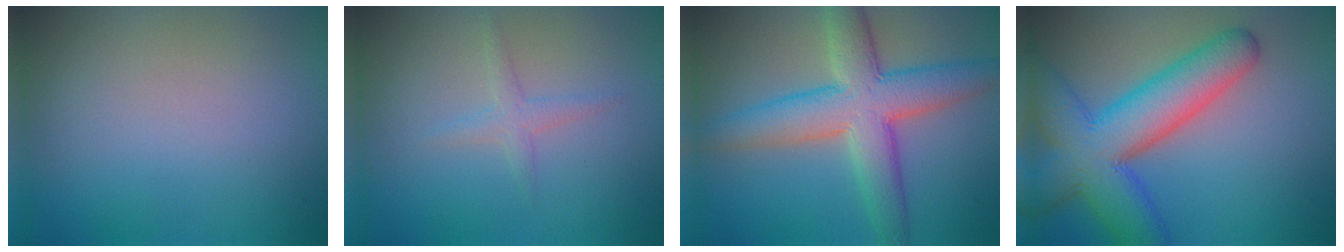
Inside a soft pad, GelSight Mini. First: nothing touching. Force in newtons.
{"total": 1.4, "press": 1.4, "slide": 0.0}
{"total": 8.1, "press": 8.1, "slide": 0.4}
{"total": 9.9, "press": 9.9, "slide": 0.4}